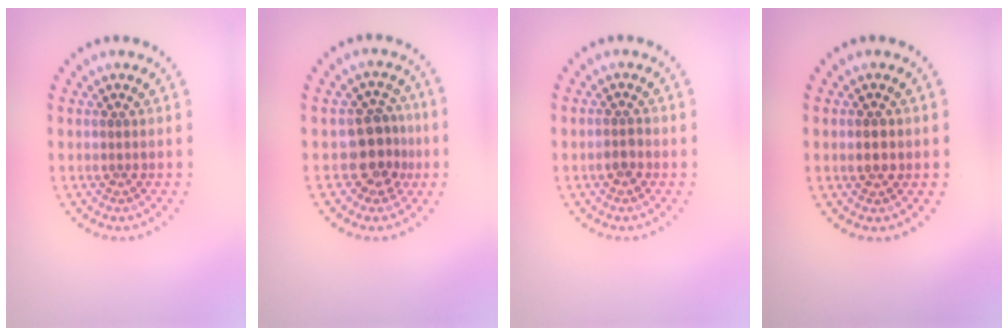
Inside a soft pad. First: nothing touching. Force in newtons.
{"total": 3.6, "press": 3.2, "slide": 1.6}
{"total": 1.3, "press": 1.2, "slide": 0.6}
{"total": 1.4, "press": 1.4, "slide": 0.2}